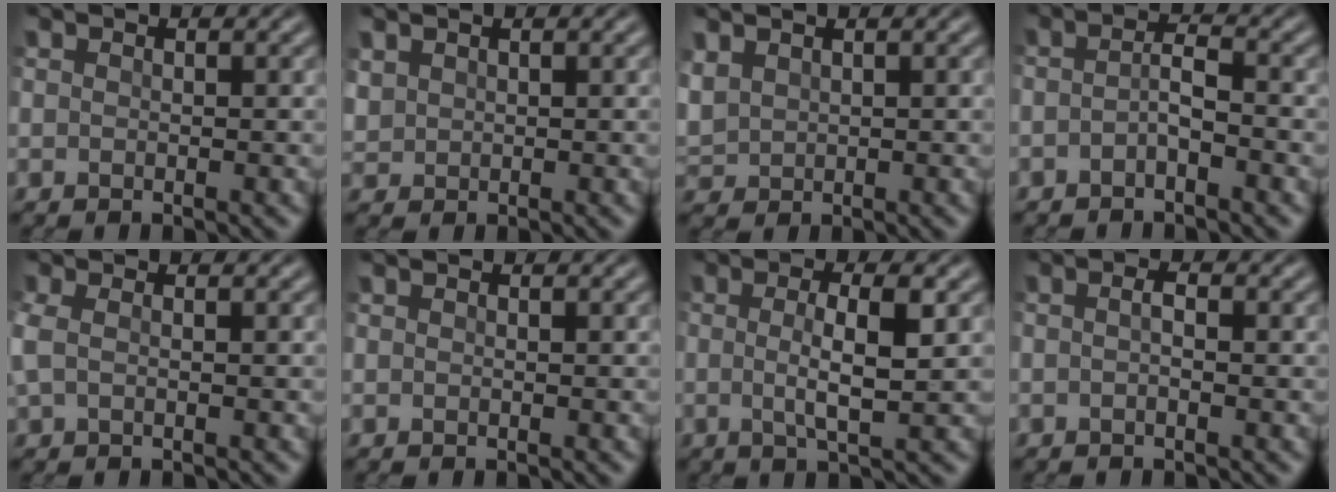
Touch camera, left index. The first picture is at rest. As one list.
[{"total": 1.1, "force": [0.6, 0.8, 0.2], "torque": [-0.011, 0.000, 0.017]}, {"total": 2.2, "force": [1.1, 1.5, 1.2], "torque": [-0.039, 0.005, 0.027]}, {"total": 1.9, "force": [-1.2, 0.4, 1.4], "torque": [-0.030, 0.003, -0.028]}, {"total": 1.6, "force": [0.1, 0.8, 1.4], "torque": [-0.040, 0.003, -0.004]}, {"total": 0.0}, {"total": 4.2, "force": [-0.1, 0.9, 4.1], "torque": [-0.071, 0.000, -0.005]}, {"total": 1.1, "force": [-0.3, 0.2, 1.1], "torque": [-0.018, -0.005, -0.008]}]